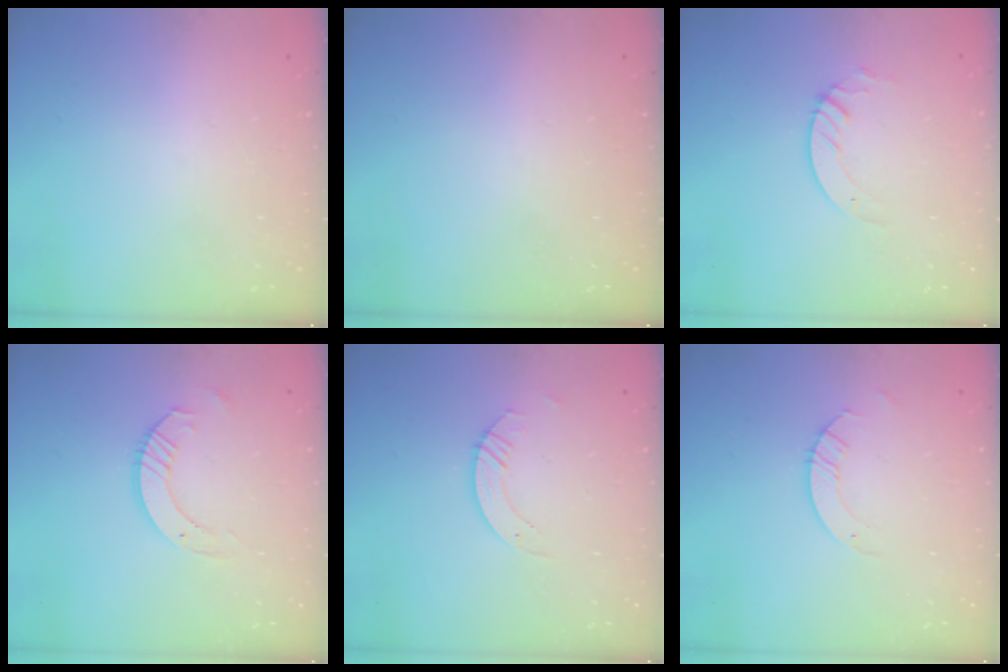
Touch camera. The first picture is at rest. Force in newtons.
{"total": 0.0}
{"total": 3.6, "press": 3.6, "slide": 0.3}
{"total": 7.6, "press": 7.5, "slide": 0.5}
{"total": 3.6, "press": 3.6, "slide": 0.3}
{"total": 3.2, "press": 3.2, "slide": 0.2}